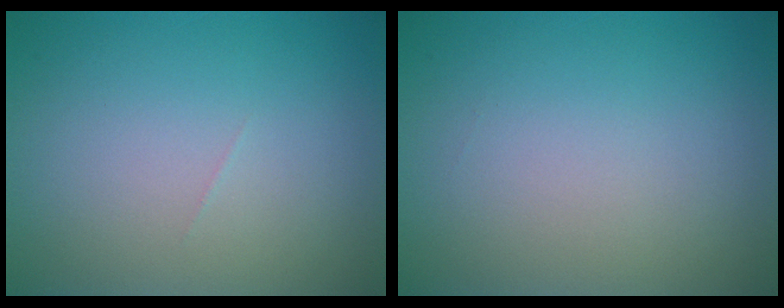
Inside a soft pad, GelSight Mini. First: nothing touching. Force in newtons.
{"total": 0.0}